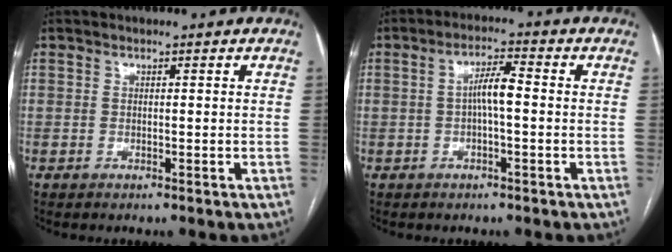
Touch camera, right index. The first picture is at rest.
{"total": 4.3, "force": [-0.2, 0.7, 4.3], "torque": [-0.078, 0.013, -0.003]}